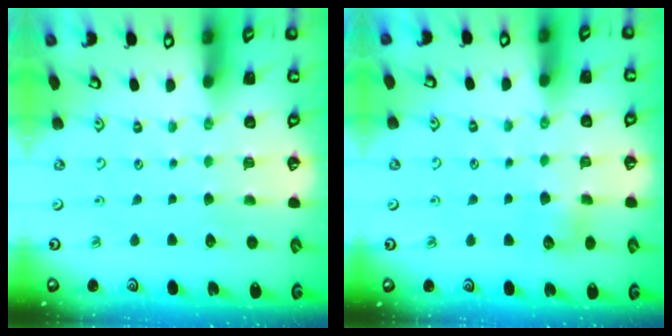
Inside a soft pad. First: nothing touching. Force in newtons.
{"total": 4.8, "press": 4.8, "slide": 0.6}